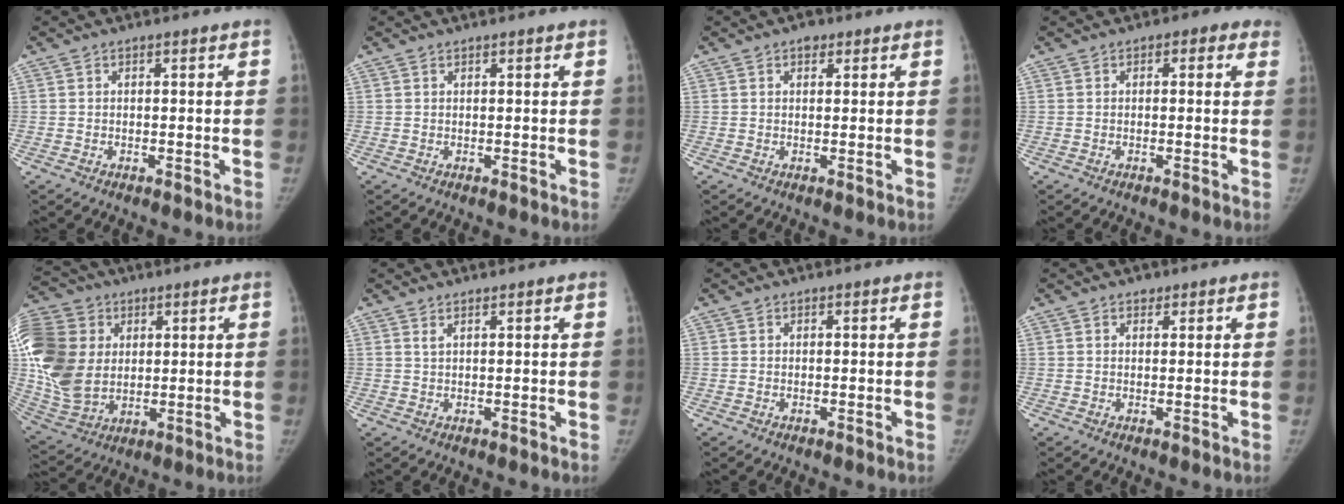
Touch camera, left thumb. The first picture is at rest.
{"total": 0.8, "force": [0.8, 0.0, 0.3], "torque": [0.003, 0.007, 0.014]}
{"total": 1.9, "force": [1.1, 1.2, 1.0], "torque": [-0.002, -0.002, 0.012]}
{"total": 3.2, "force": [1.5, 2.1, 2.0], "torque": [0.008, 0.002, 0.006]}
{"total": 20.4, "force": [4.4, 15.9, 12.1], "torque": [-0.269, 0.002, 0.092]}
{"total": 1.1, "force": [0.8, 0.2, 0.6], "torque": [-0.012, -0.004, 0.018]}
{"total": 0.0}
{"total": 1.2, "force": [0.8, 0.8, 0.4], "torque": [0.003, -0.004, 0.009]}